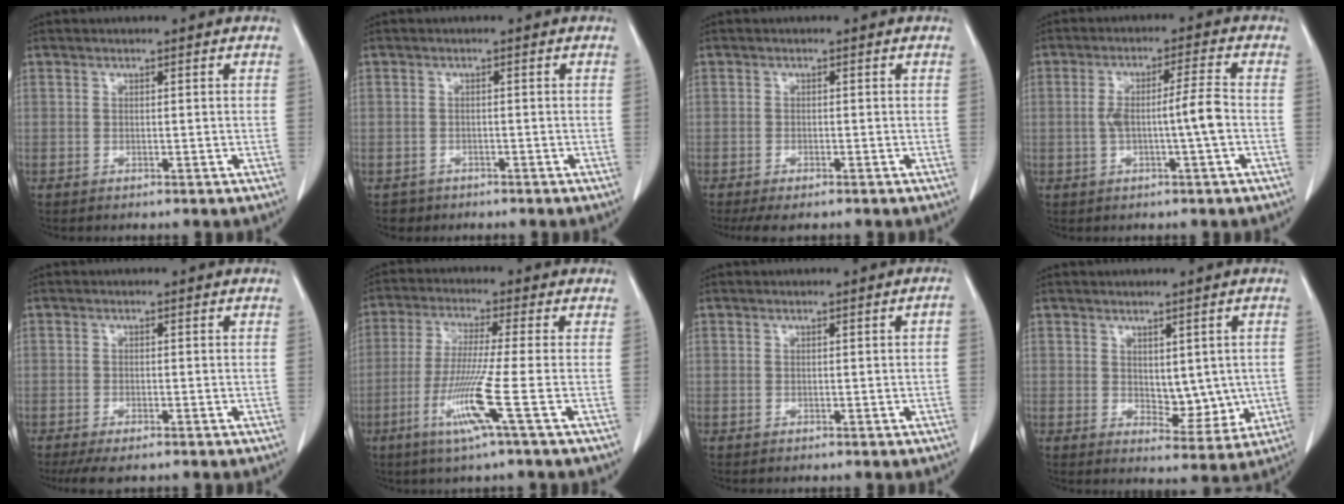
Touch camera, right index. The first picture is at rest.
{"total": 1.8, "force": [-1.0, 1.5, -0.3], "torque": [0.000, 0.008, -0.017]}
{"total": 3.5, "force": [-2.7, 0.9, 2.1], "torque": [-0.030, -0.009, -0.037]}
{"total": 6.3, "force": [-1.1, -0.2, 6.2], "torque": [-0.115, 0.012, -0.016]}
{"total": 4.1, "force": [-3.0, 1.0, 2.5], "torque": [-0.038, -0.009, -0.044]}
{"total": 9.2, "force": [-3.5, -1.7, 8.3], "torque": [-0.165, -0.027, -0.076]}
{"total": 0.8, "force": [-0.1, 0.1, 0.8], "torque": [-0.005, 0.002, 0.000]}
{"total": 6.0, "force": [0.2, 3.3, 5.0], "torque": [-0.058, -0.009, 0.017]}